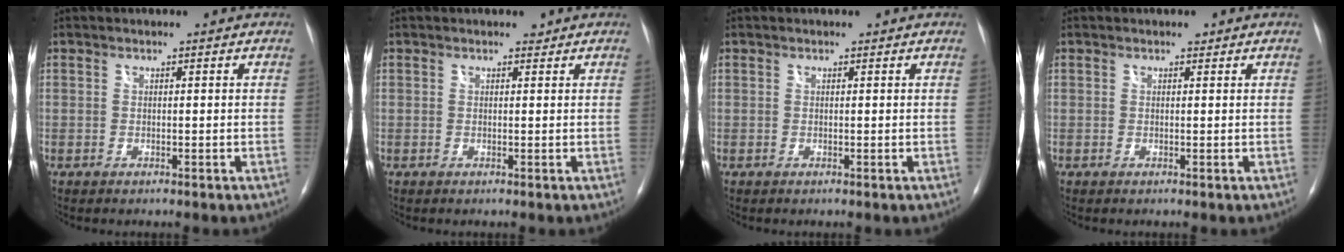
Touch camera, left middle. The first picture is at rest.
{"total": 0.7, "force": [0.6, 0.4, 0.1], "torque": [-0.007, 0.002, 0.007]}
{"total": 0.0}
{"total": 0.5, "force": [0.4, 0.3, 0.2], "torque": [-0.007, 0.003, 0.004]}